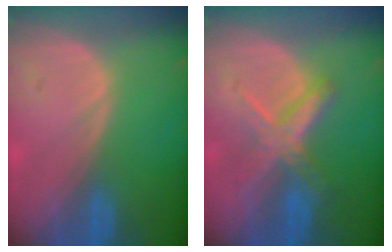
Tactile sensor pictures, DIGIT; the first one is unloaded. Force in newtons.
{"total": 6.7, "press": 5.9, "slide": 3.2}